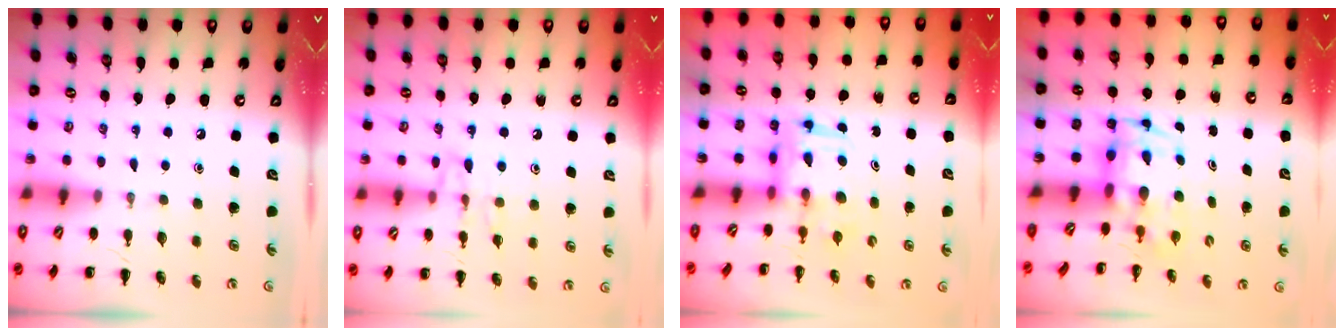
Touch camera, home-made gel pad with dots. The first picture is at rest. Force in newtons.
{"total": 9.6, "press": 9.6, "slide": 0.6}
{"total": 3.0, "press": 3.0, "slide": 0.3}
{"total": 3.6, "press": 3.5, "slide": 0.8}